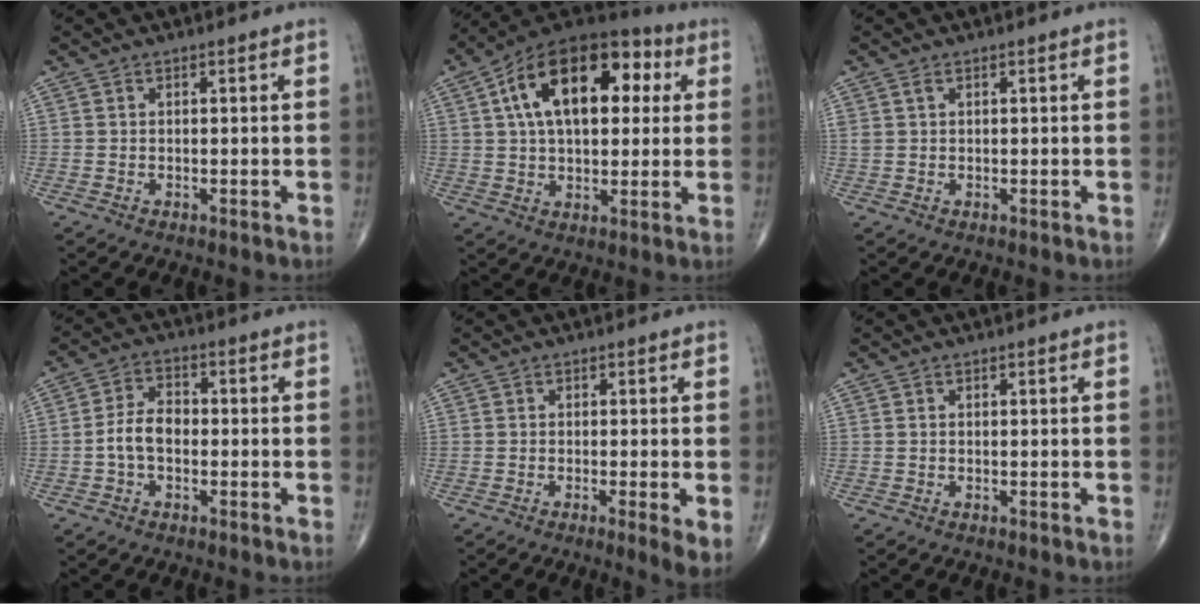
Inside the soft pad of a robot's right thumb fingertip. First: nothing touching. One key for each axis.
{"total": 21.5, "fx": 5.7, "fy": 12.0, "fz": 17.0, "tx": -0.246, "ty": 0.026, "tz": 0.079}
{"total": 1.1, "fx": 0.6, "fy": 0.6, "fz": 0.7, "tx": -0.017, "ty": 0.006, "tz": 0.015}
{"total": 5.8, "fx": -1.1, "fy": 3.6, "fz": 4.3, "tx": -0.076, "ty": 0.023, "tz": -0.029}
{"total": 3.8, "fx": -0.8, "fy": 0.4, "fz": 3.7, "tx": -0.065, "ty": -0.014, "tz": -0.018}
{"total": 0.0}